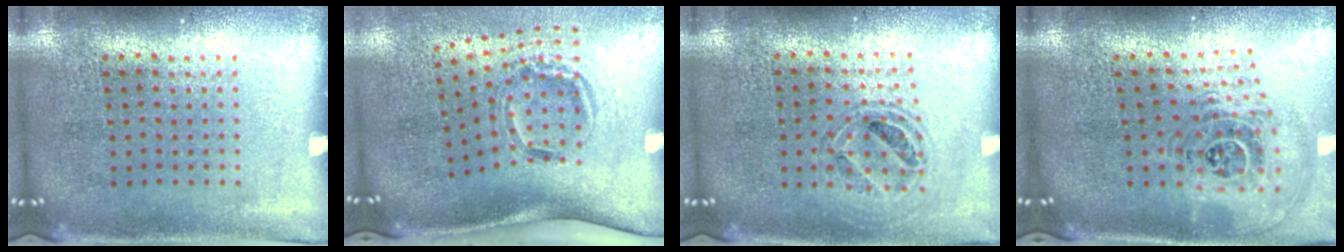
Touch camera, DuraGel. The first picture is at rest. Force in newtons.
{"total": 2.0, "press": 1.2, "slide": 1.6}
{"total": 0.8, "press": 0.8, "slide": 0.0}
{"total": 1.7, "press": 1.4, "slide": 0.9}